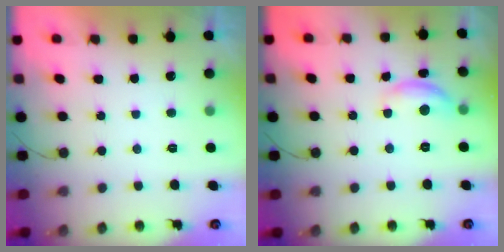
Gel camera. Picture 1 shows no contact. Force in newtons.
{"total": 8.6, "press": 8.6, "slide": 0.3}